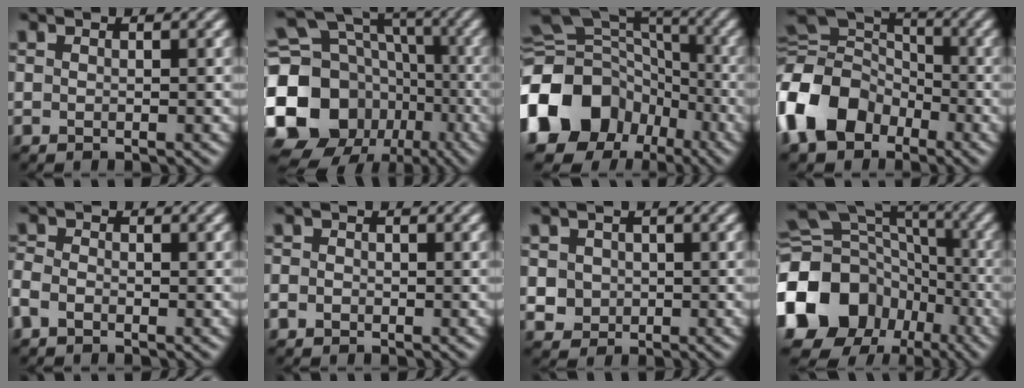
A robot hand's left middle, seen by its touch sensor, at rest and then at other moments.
{"total": 19.8, "force": [-4.7, 17.5, 7.9], "torque": [-0.183, 0.000, -0.109]}
{"total": 13.1, "force": [-5.5, 10.8, 5.2], "torque": [-0.112, 0.029, -0.112]}
{"total": 12.1, "force": [-4.3, 9.4, 6.2], "torque": [-0.148, -0.011, -0.096]}
{"total": 1.6, "force": [-1.0, 1.0, 0.7], "torque": [-0.017, 0.007, -0.033]}
{"total": 0.9, "force": [-0.5, 0.7, 0.0], "torque": [0.004, 0.006, -0.014]}
{"total": 2.4, "force": [0.3, 2.3, 0.4], "torque": [0.002, 0.012, 0.006]}
{"total": 15.0, "force": [-5.7, 12.5, 6.0], "torque": [-0.148, 0.015, -0.112]}